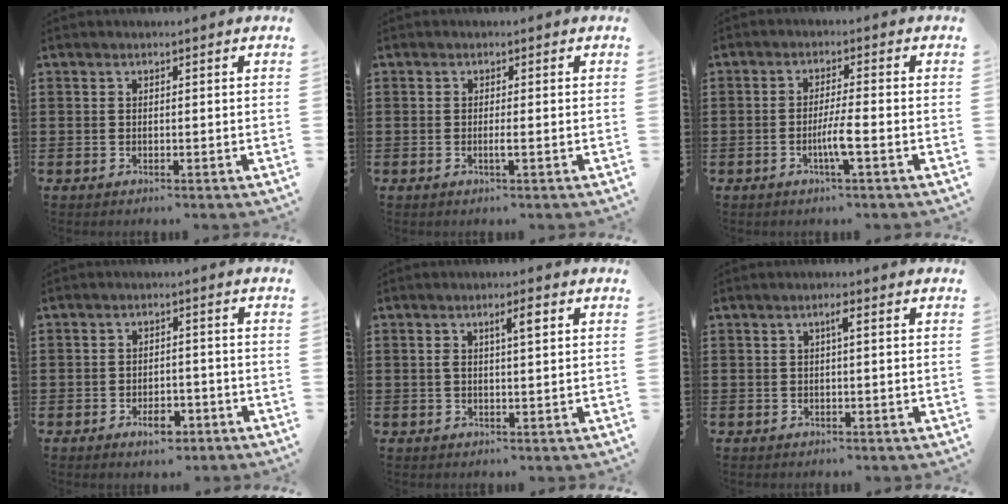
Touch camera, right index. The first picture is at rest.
{"total": 1.4, "force": [-0.4, -0.2, 1.3], "torque": [-0.031, -0.009, -0.010]}
{"total": 4.3, "force": [-1.5, -0.1, 4.0], "torque": [-0.078, -0.010, -0.030]}
{"total": 4.0, "force": [-2.7, 2.1, 2.1], "torque": [-0.033, 0.007, -0.050]}
{"total": 3.2, "force": [1.0, 0.6, 2.9], "torque": [-0.044, 0.000, 0.010]}
{"total": 1.6, "force": [0.3, 0.1, 1.6], "torque": [-0.032, 0.004, 0.003]}